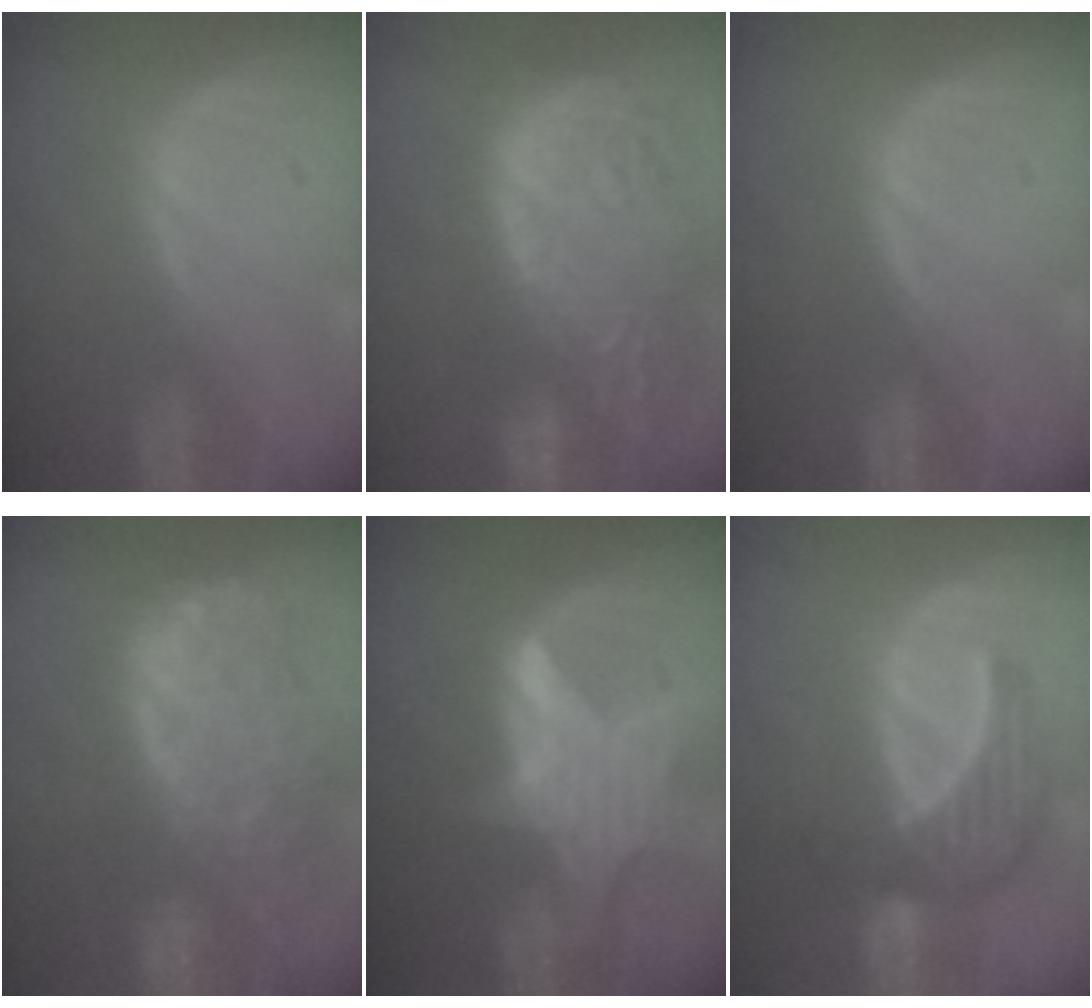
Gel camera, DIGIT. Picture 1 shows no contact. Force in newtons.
{"total": 15.7, "press": 12.9, "slide": 9.0}
{"total": 0.0}
{"total": 13.8, "press": 11.3, "slide": 7.9}
{"total": 7.8, "press": 7.1, "slide": 3.2}
{"total": 7.0, "press": 6.9, "slide": 1.4}